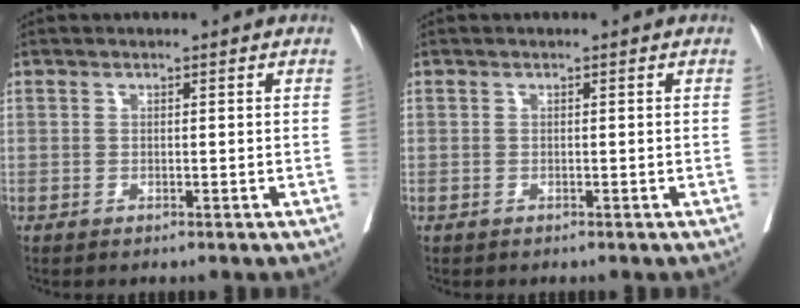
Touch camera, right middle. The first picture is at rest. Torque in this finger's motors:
{"motor_torque": [0.62, -0.85, 0.02, 0.03]}